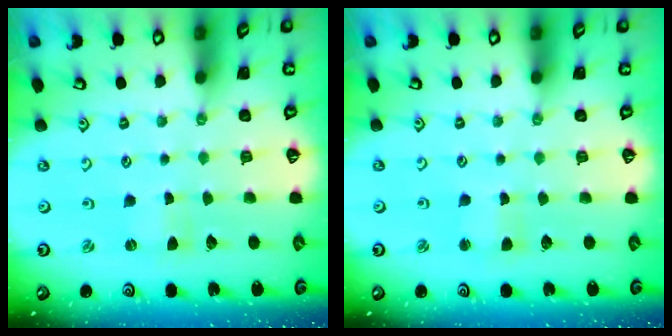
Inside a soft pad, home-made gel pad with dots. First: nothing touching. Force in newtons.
{"total": 3.0, "press": 3.0, "slide": 0.6}